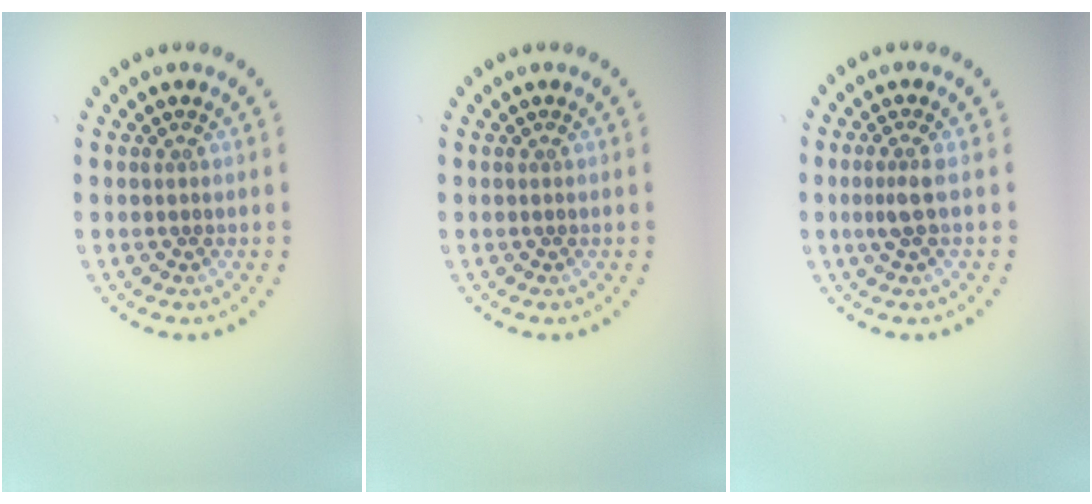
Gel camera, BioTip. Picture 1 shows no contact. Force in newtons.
{"total": 0.0}
{"total": 1.7, "press": 1.3, "slide": 1.1}